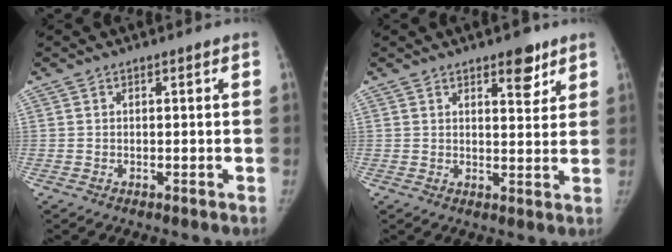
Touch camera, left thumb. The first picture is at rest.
{"total": 5.4, "force": [3.5, 2.3, 3.4], "torque": [-0.025, -0.021, 0.047]}